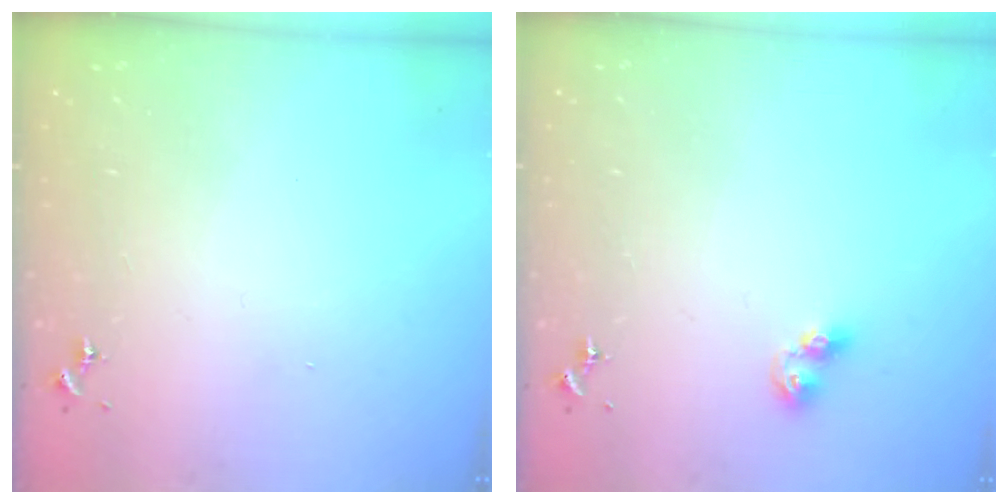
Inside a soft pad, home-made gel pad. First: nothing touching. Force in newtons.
{"total": 6.3, "press": 6.3, "slide": 0.5}